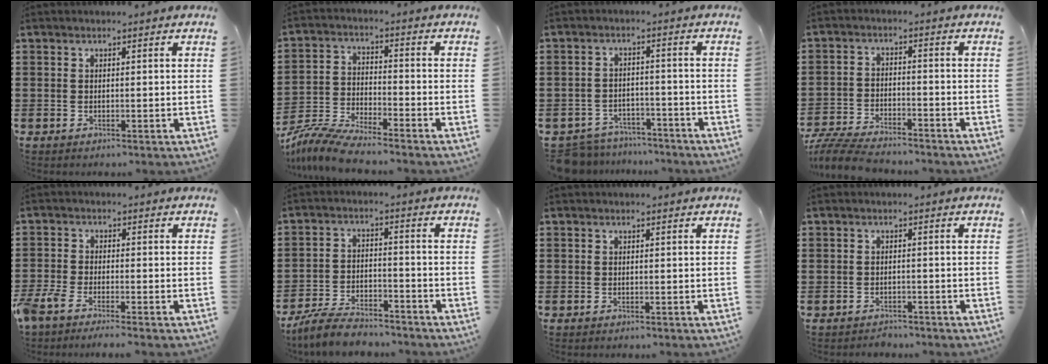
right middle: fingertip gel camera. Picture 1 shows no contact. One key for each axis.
{"total": 7.0, "fx": -6.7, "fy": 0.1, "fz": 2.1, "tx": -0.056, "ty": -0.007, "tz": -0.134}
{"total": 5.2, "fx": -5.1, "fy": 1.0, "fz": 0.2, "tx": -0.018, "ty": 0.007, "tz": -0.109}
{"total": 6.5, "fx": -6.2, "fy": 0.9, "fz": 1.8, "tx": -0.050, "ty": 0.000, "tz": -0.124}
{"total": 3.2, "fx": -2.7, "fy": 0.4, "fz": 1.7, "tx": -0.066, "ty": -0.013, "tz": -0.064}
{"total": 6.9, "fx": -6.3, "fy": 1.4, "fz": 2.4, "tx": -0.053, "ty": 0.007, "tz": -0.123}
{"total": 0.0}
{"total": 1.6, "fx": -1.6, "fy": 0.5, "fz": -0.2, "tx": -0.001, "ty": 0.001, "tz": -0.037}